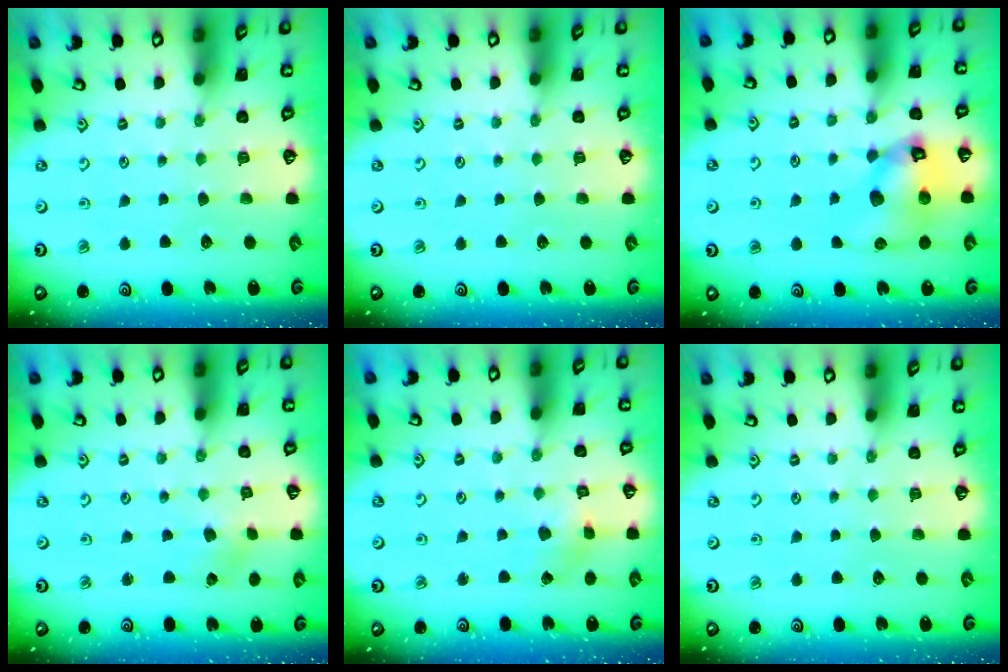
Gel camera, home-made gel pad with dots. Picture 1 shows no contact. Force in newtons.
{"total": 0.0}
{"total": 11.8, "press": 11.7, "slide": 1.7}
{"total": 2.6, "press": 2.6, "slide": 0.2}
{"total": 2.0, "press": 2.0, "slide": 0.3}
{"total": 0.0}